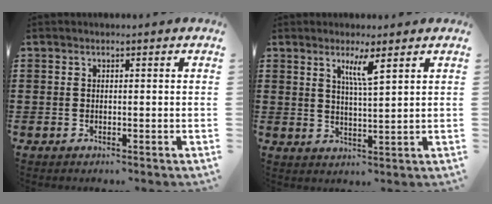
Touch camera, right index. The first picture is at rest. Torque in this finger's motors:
{"motor_torque": [0.08, 0.02, 0.15, 0.07]}